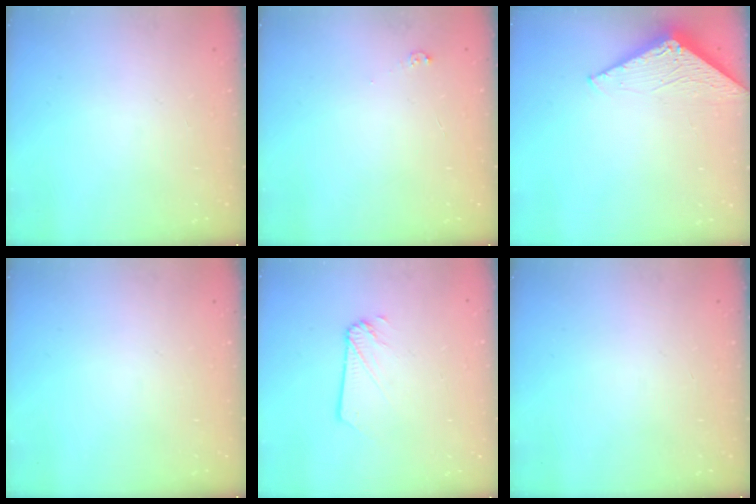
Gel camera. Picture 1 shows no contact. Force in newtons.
{"total": 3.0, "press": 3.0, "slide": 0.4}
{"total": 3.2, "press": 3.2, "slide": 0.3}
{"total": 0.0}
{"total": 2.2, "press": 2.2, "slide": 0.0}
{"total": 0.0}